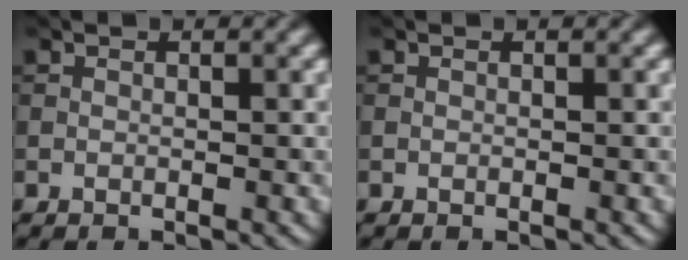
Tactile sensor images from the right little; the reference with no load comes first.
{"total": 0.0}